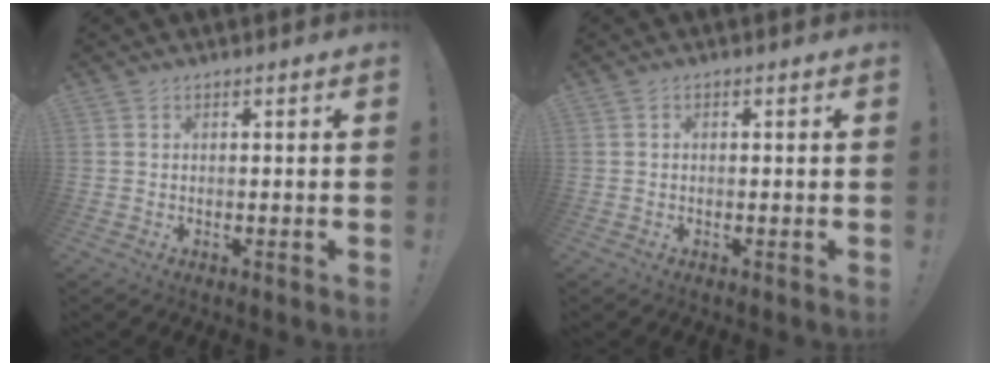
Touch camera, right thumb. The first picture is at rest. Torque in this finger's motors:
{"motor_torque": [-0.07, -0.15, -0.21, 0.15, -0.02]}